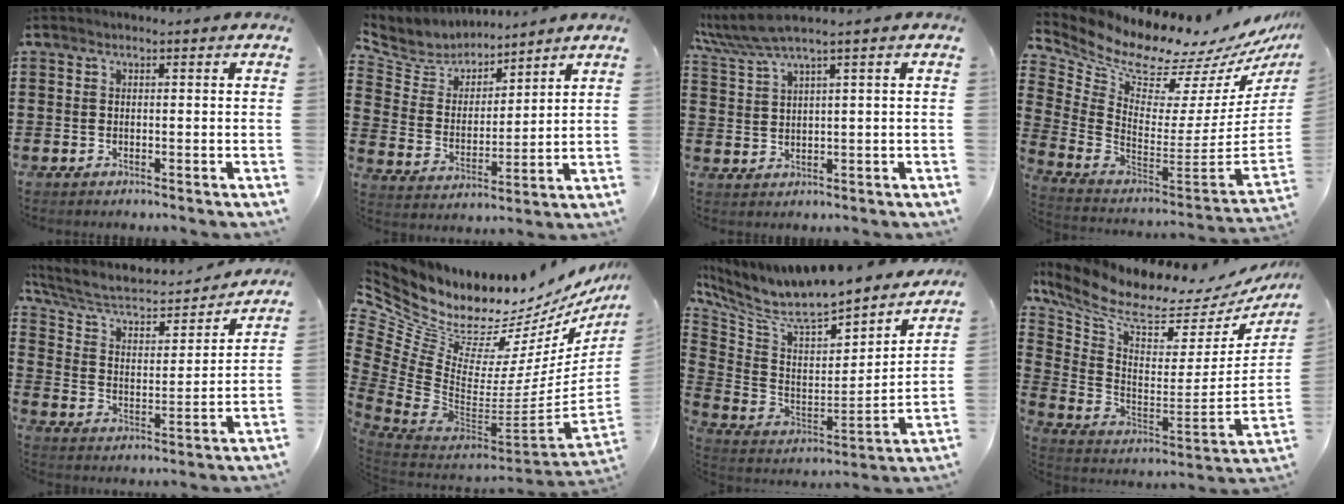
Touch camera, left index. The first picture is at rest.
{"total": 6.0, "force": [5.6, 2.1, 0.3], "torque": [-0.046, -0.037, 0.097]}
{"total": 4.5, "force": [3.2, -0.1, 3.2], "torque": [-0.079, -0.007, 0.052]}
{"total": 8.8, "force": [7.9, 2.1, 3.3], "torque": [-0.095, -0.081, 0.128]}
{"total": 6.2, "force": [5.1, 2.2, 2.7], "torque": [-0.077, -0.036, 0.083]}
{"total": 10.3, "force": [8.7, 4.3, 3.4], "torque": [-0.112, -0.094, 0.156]}
{"total": 7.8, "force": [7.0, 1.6, 3.0], "torque": [-0.099, -0.071, 0.114]}
{"total": 7.1, "force": [5.4, 1.9, 4.3], "torque": [-0.111, -0.058, 0.087]}